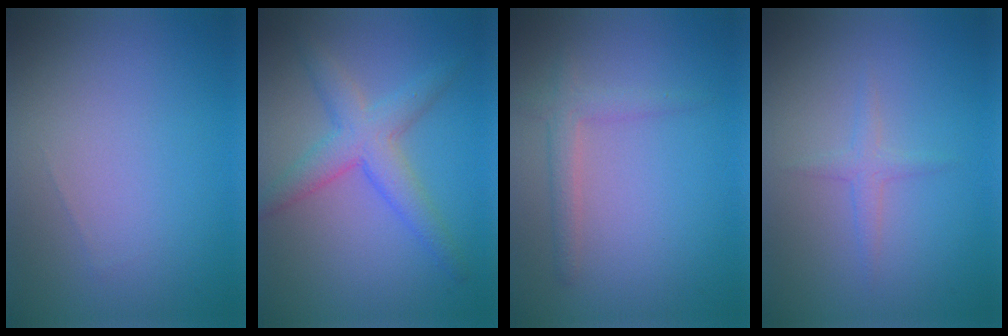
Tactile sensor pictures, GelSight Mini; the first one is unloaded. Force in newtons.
{"total": 4.3, "press": 4.3, "slide": 0.1}
{"total": 2.0, "press": 1.9, "slide": 0.1}
{"total": 1.3, "press": 1.3, "slide": 0.1}